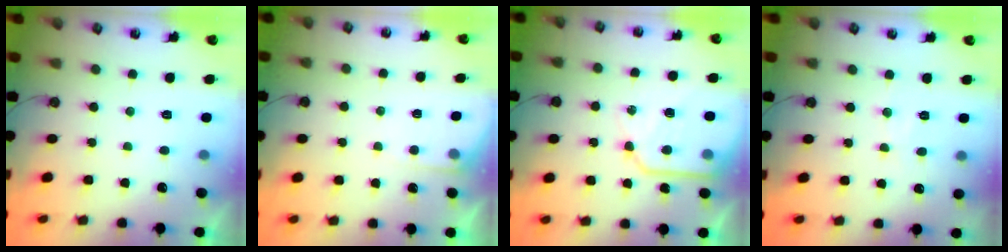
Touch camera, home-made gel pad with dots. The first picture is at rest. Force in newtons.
{"total": 3.1, "press": 3.0, "slide": 0.5}
{"total": 14.8, "press": 14.7, "slide": 1.5}
{"total": 6.1, "press": 6.0, "slide": 0.4}